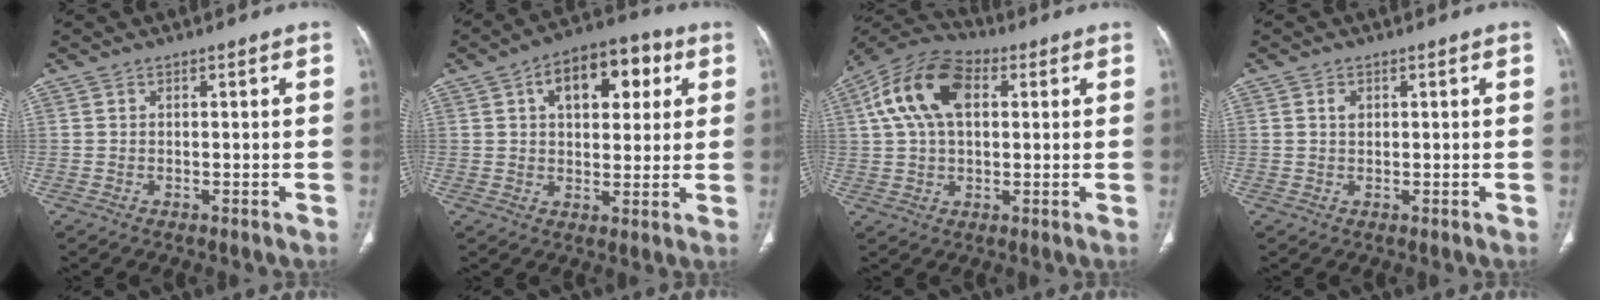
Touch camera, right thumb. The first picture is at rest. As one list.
[{"total": 13.5, "force": [4.7, 7.9, 9.9], "torque": [-0.101, 0.013, 0.066]}, {"total": 14.4, "force": [3.8, 8.7, 10.9], "torque": [-0.206, 0.025, 0.063]}, {"total": 1.3, "force": [0.4, 1.0, 0.7], "torque": [-0.005, 0.002, 0.007]}]